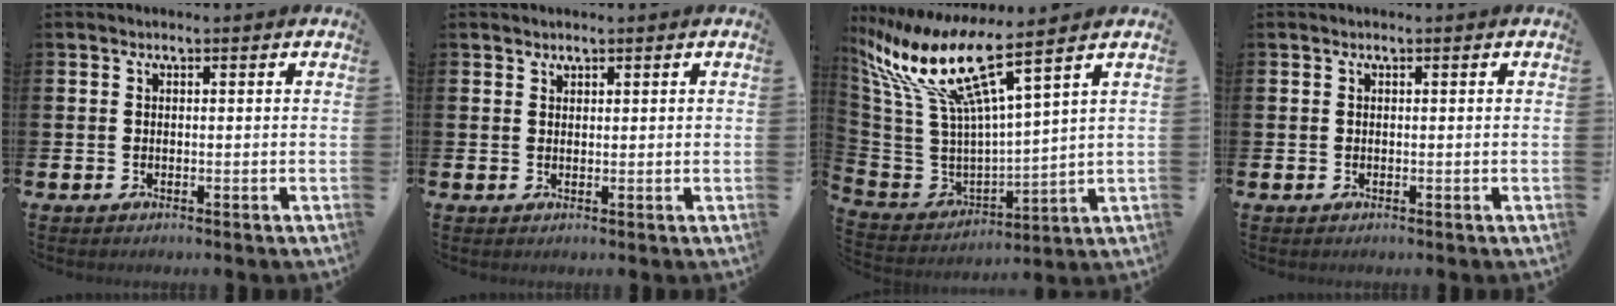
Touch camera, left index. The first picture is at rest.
{"total": 1.0, "force": [1.0, 0.3, 0.0], "torque": [0.015, -0.004, 0.016]}
{"total": 11.9, "force": [8.2, 2.3, 8.3], "torque": [-0.204, -0.052, 0.134]}
{"total": 0.0}